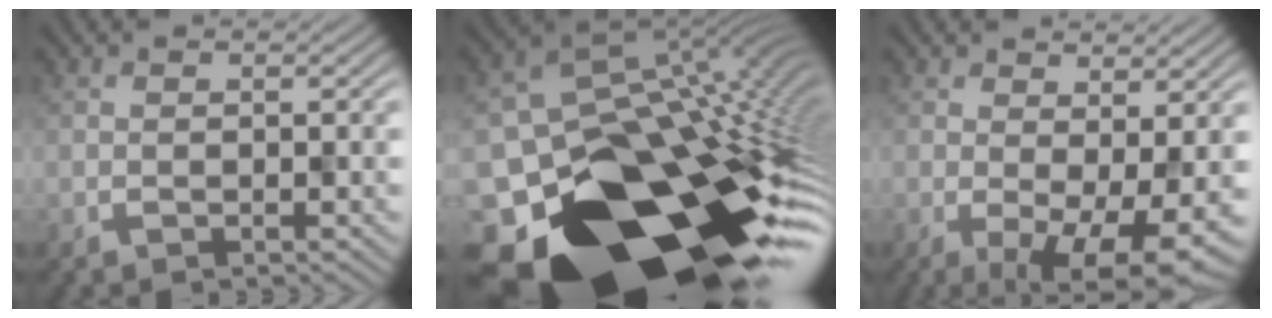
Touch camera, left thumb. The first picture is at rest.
{"total": 17.9, "force": [-8.4, 11.2, 11.1], "torque": [-0.213, -0.047, -0.114]}
{"total": 7.7, "force": [-2.2, 2.3, 7.0], "torque": [-0.109, -0.025, -0.009]}